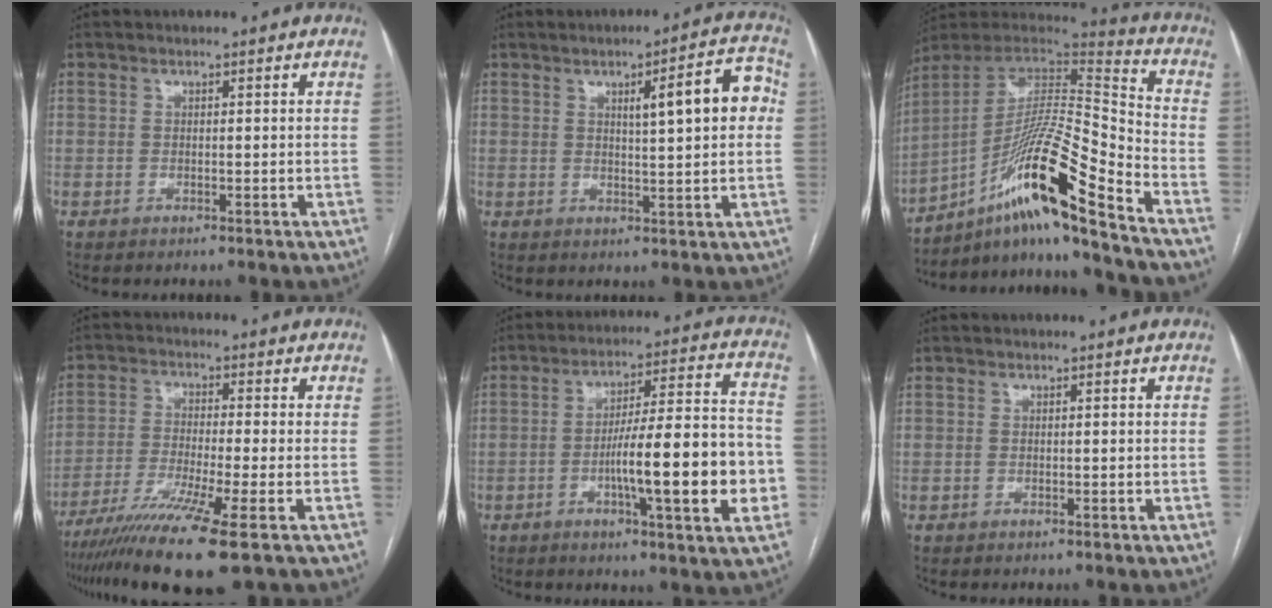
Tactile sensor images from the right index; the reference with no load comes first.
{"total": 8.6, "force": [1.8, 1.2, 8.3], "torque": [-0.111, 0.018, 0.023]}
{"total": 19.3, "force": [-12.2, -0.4, 15.0], "torque": [-0.290, 0.000, -0.217]}
{"total": 12.0, "force": [-7.9, -1.4, 8.9], "torque": [-0.165, -0.034, -0.134]}
{"total": 17.0, "force": [-4.1, 1.7, 16.5], "torque": [-0.244, 0.012, -0.060]}
{"total": 0.0}